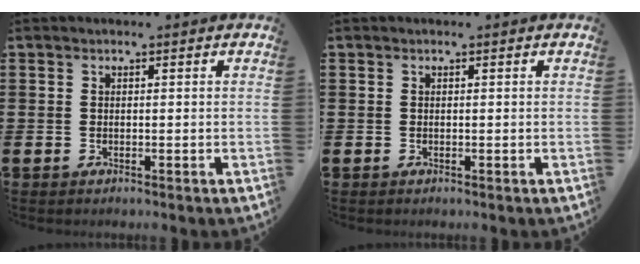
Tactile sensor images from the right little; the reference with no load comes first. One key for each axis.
{"total": 0.0}